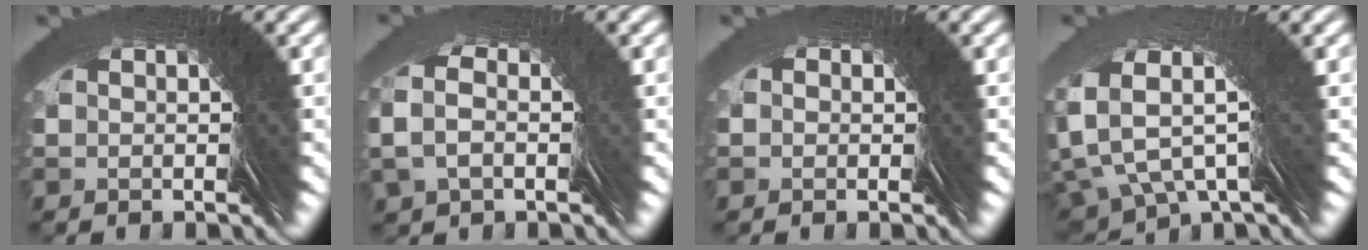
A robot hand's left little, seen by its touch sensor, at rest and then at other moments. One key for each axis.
{"total": 1.3, "fx": 1.1, "fy": 0.2, "fz": -0.8, "tx": 0.011, "ty": 0.031, "tz": 0.005}
{"total": 1.6, "fx": 0.1, "fy": 1.5, "fz": 0.5, "tx": -0.011, "ty": 0.001, "tz": -0.001}
{"total": 2.9, "fx": 2.7, "fy": -0.9, "fz": 0.2, "tx": -0.020, "ty": 0.034, "tz": 0.032}